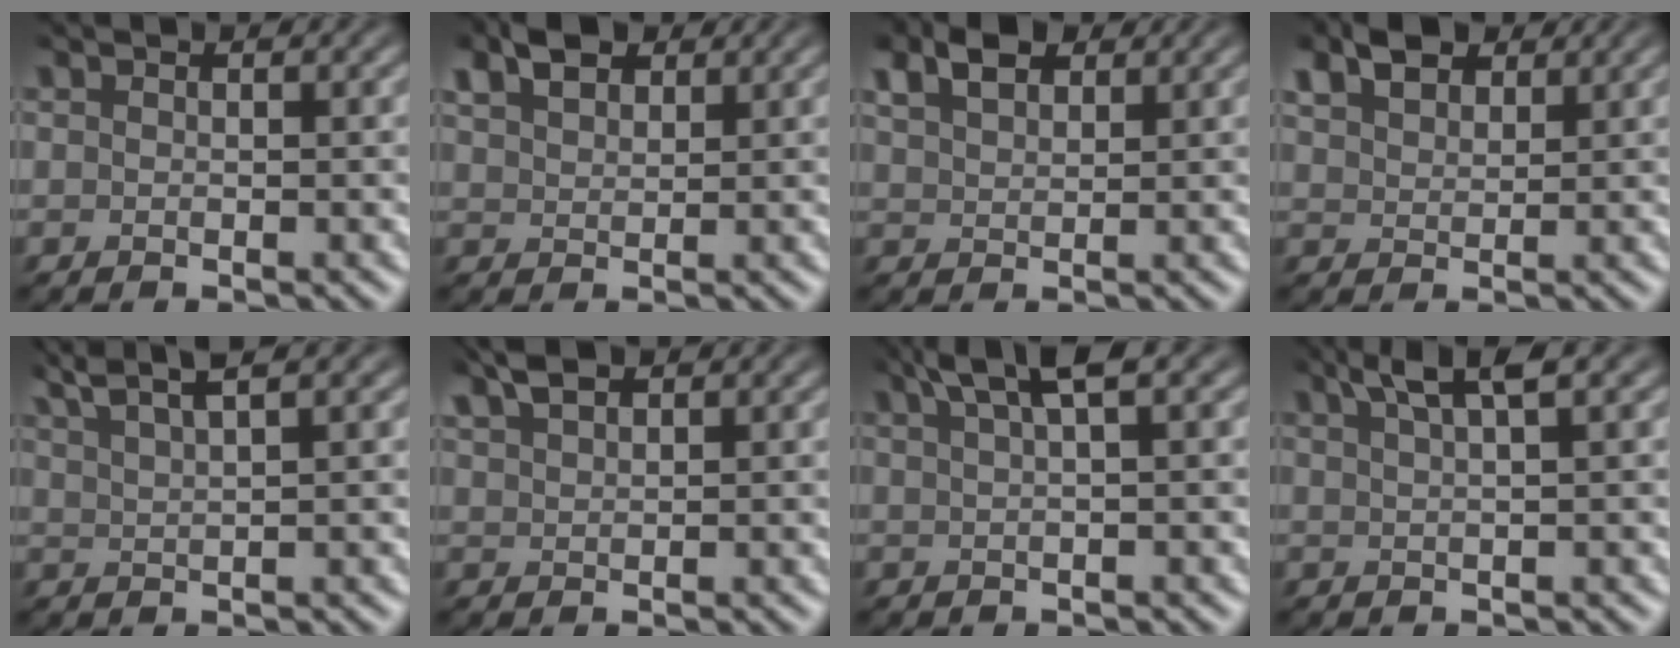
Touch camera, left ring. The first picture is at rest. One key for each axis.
{"total": 3.0, "fx": 1.9, "fy": 1.6, "fz": 1.6, "tx": -0.041, "ty": 0.011, "tz": 0.038}
{"total": 3.3, "fx": 2.0, "fy": 1.8, "fz": 1.9, "tx": -0.047, "ty": 0.011, "tz": 0.040}
{"total": 3.4, "fx": 2.3, "fy": 1.8, "fz": 1.6, "tx": -0.044, "ty": 0.011, "tz": 0.045}
{"total": 4.2, "fx": 3.0, "fy": 0.5, "fz": 2.9, "tx": -0.052, "ty": 0.018, "tz": 0.048}
{"total": 2.6, "fx": 1.8, "fy": 1.0, "fz": 1.6, "tx": -0.039, "ty": 0.014, "tz": 0.038}
{"total": 3.5, "fx": 2.0, "fy": 0.3, "fz": 2.8, "tx": -0.051, "ty": 0.015, "tz": 0.038}
{"total": 3.2, "fx": 2.0, "fy": 0.2, "fz": 2.5, "tx": -0.043, "ty": 0.011, "tz": 0.036}